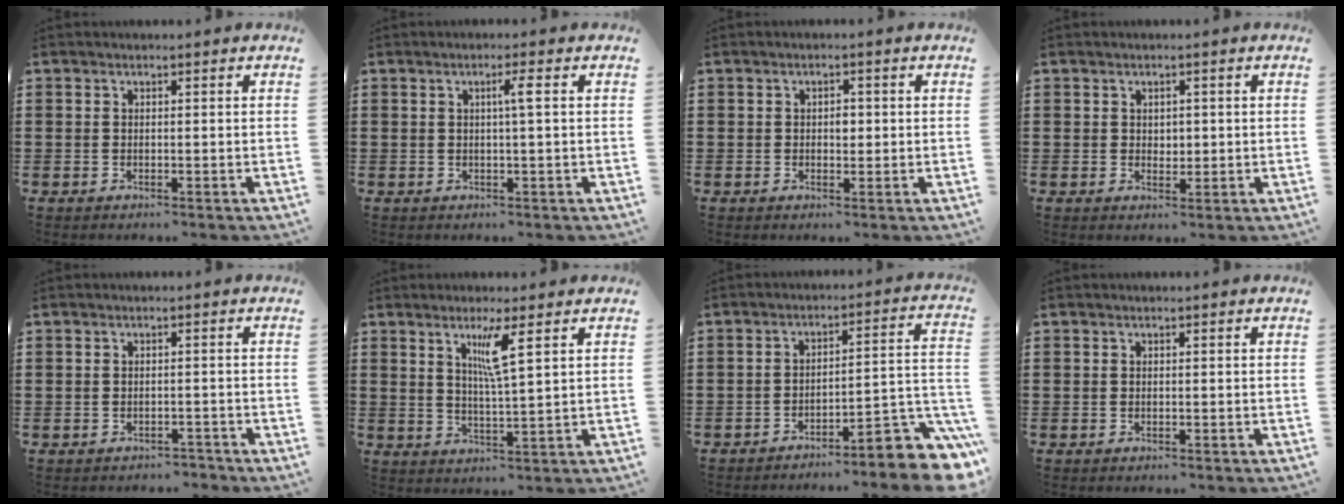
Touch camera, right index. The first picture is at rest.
{"total": 2.5, "force": [0.4, -0.2, 2.4], "torque": [-0.037, -0.004, 0.001]}
{"total": 1.8, "force": [0.1, 1.0, 1.4], "torque": [-0.021, 0.001, -0.001]}
{"total": 1.4, "force": [0.5, 1.2, 0.5], "torque": [-0.006, 0.003, 0.007]}
{"total": 1.4, "force": [-1.3, 0.5, -0.1], "torque": [-0.004, 0.004, -0.030]}
{"total": 5.3, "force": [2.7, 0.2, 4.5], "torque": [-0.090, -0.004, 0.040]}
{"total": 7.3, "force": [-5.3, 1.2, 4.9], "torque": [-0.056, -0.006, -0.101]}
{"total": 0.0}